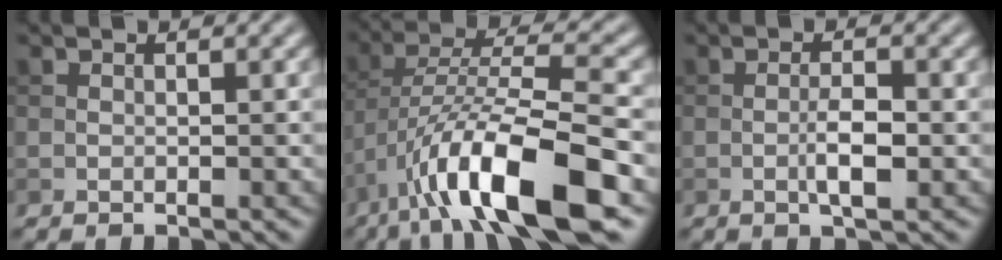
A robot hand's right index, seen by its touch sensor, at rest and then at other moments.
{"total": 12.3, "force": [-6.4, 3.1, 10.0], "torque": [-0.171, 0.013, -0.113]}
{"total": 2.7, "force": [-0.7, 0.7, 2.5], "torque": [-0.045, 0.002, -0.015]}